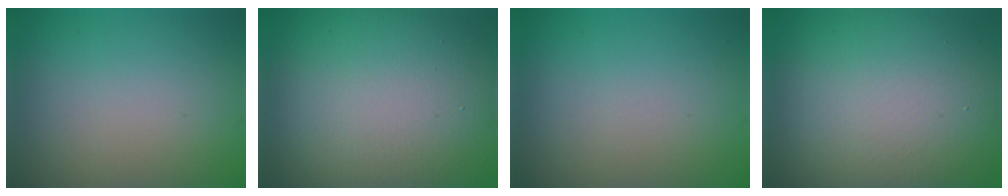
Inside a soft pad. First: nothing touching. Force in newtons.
{"total": 15.8, "press": 15.8, "slide": 0.6}
{"total": 0.0}
{"total": 15.0, "press": 15.0, "slide": 0.4}